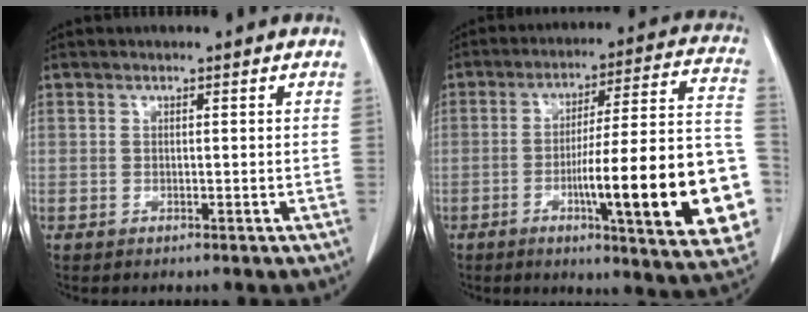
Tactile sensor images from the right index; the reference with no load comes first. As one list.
[{"total": 24.1, "force": [-6.3, 2.3, 23.2], "torque": [-0.240, 0.011, -0.082]}]